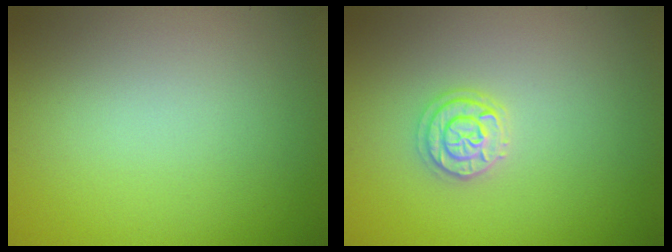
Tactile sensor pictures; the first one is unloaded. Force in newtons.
{"total": 2.1, "press": 2.1, "slide": 0.5}